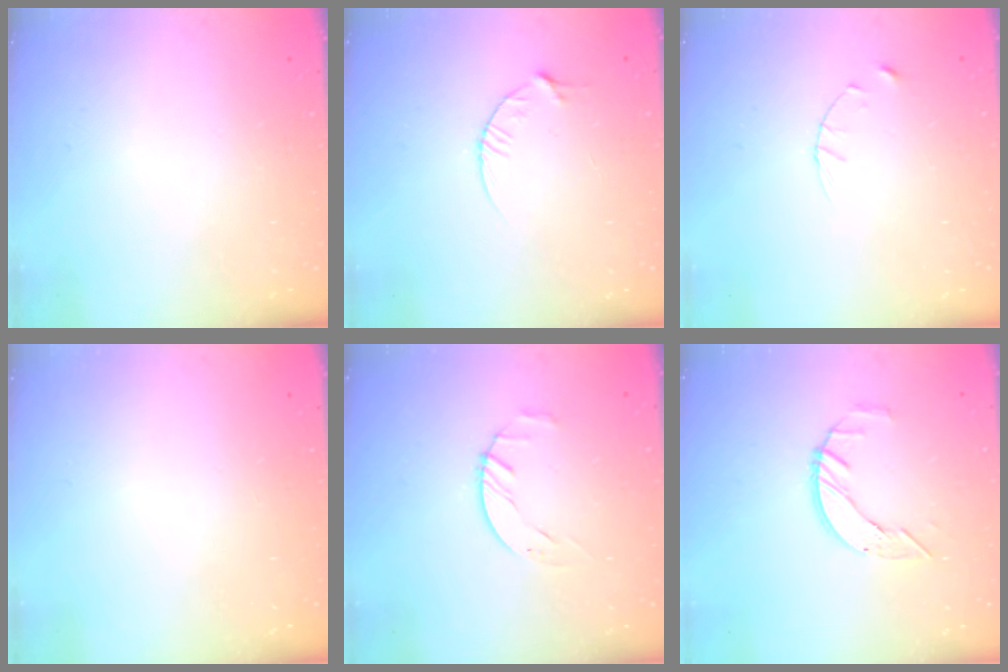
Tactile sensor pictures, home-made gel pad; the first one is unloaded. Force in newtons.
{"total": 4.5, "press": 4.5, "slide": 0.5}
{"total": 2.8, "press": 2.8, "slide": 0.4}
{"total": 0.0}
{"total": 1.8, "press": 1.7, "slide": 0.3}
{"total": 5.7, "press": 5.7, "slide": 0.6}